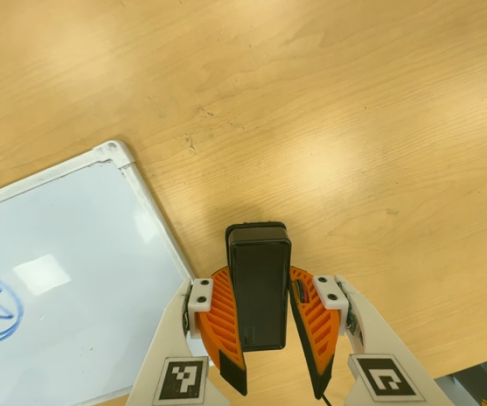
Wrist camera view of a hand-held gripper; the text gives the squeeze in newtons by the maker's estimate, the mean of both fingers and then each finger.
{"total": 10.6, "left": 9.2, "right": 12.0}